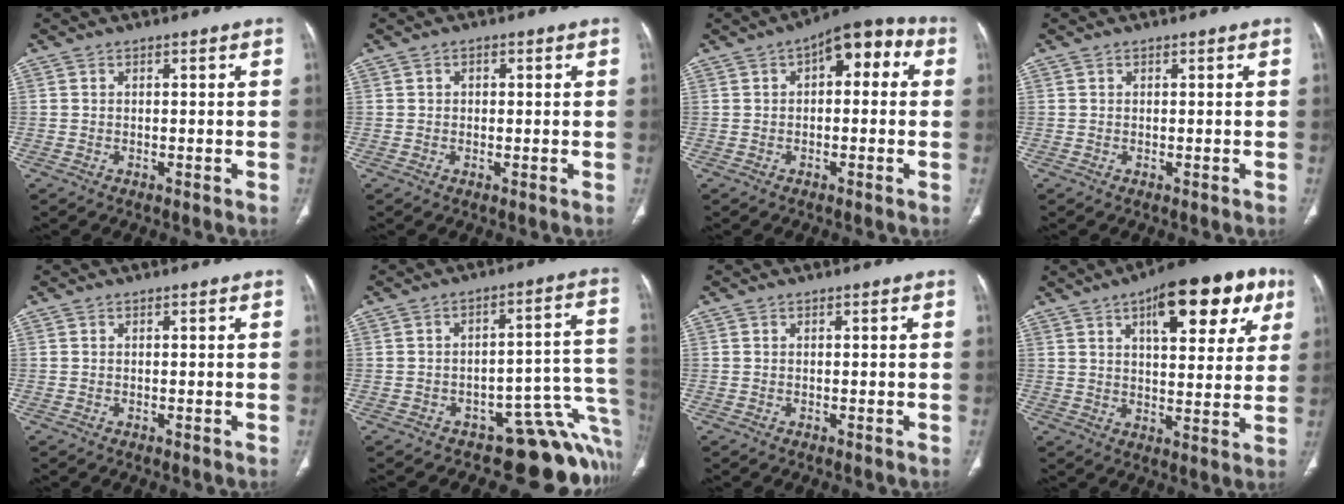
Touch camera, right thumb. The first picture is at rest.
{"total": 1.1, "force": [0.3, 0.9, 0.5], "torque": [0.000, 0.001, 0.002]}
{"total": 9.9, "force": [2.6, 5.0, 8.1], "torque": [-0.080, 0.029, 0.024]}
{"total": 0.0}
{"total": 0.0}
{"total": 14.5, "force": [-7.7, 7.8, 9.4], "torque": [-0.036, 0.101, -0.095]}
{"total": 0.0}
{"total": 19.9, "force": [9.2, 8.2, 15.6], "torque": [-0.177, -0.011, 0.126]}